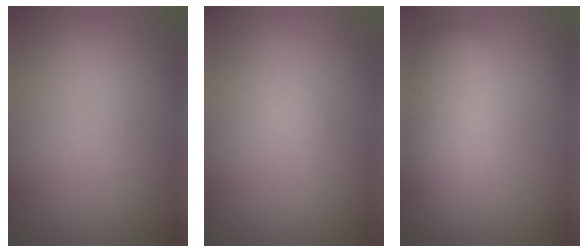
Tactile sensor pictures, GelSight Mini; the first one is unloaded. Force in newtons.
{"total": 0.7, "press": 0.7, "slide": 0.0}
{"total": 4.6, "press": 4.6, "slide": 0.1}